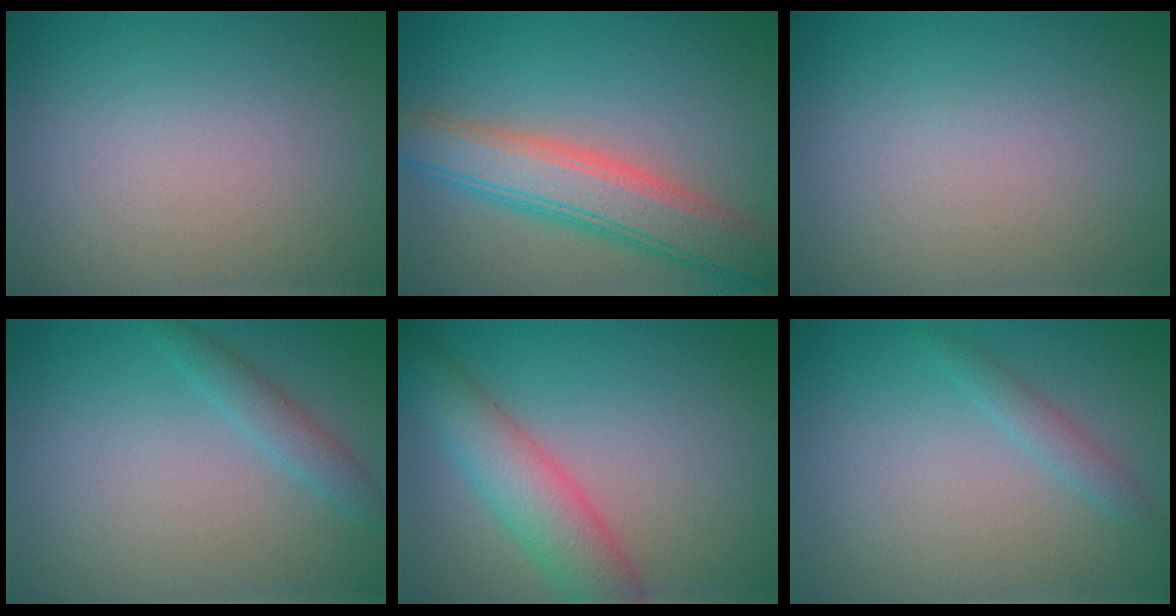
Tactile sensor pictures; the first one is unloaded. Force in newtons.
{"total": 6.6, "press": 6.6, "slide": 0.4}
{"total": 0.0}
{"total": 1.8, "press": 1.8, "slide": 0.1}
{"total": 5.0, "press": 5.0, "slide": 0.1}
{"total": 1.5, "press": 1.5, "slide": 0.1}